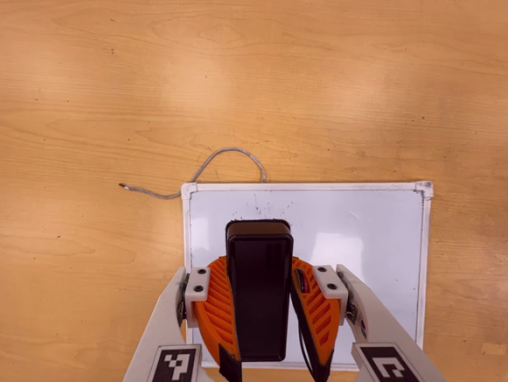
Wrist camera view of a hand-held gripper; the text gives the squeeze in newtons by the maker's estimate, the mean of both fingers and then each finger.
{"total": 6.9, "left": 5.8, "right": 7.9}